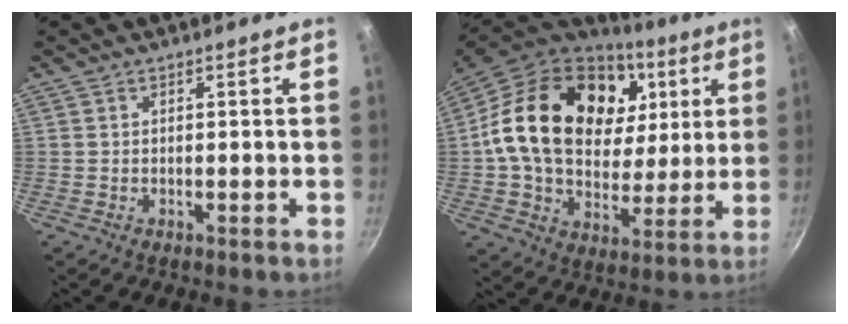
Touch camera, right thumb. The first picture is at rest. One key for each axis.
{"total": 28.5, "fx": 8.4, "fy": 19.6, "fz": 19.0, "tx": -0.313, "ty": -0.002, "tz": 0.141}